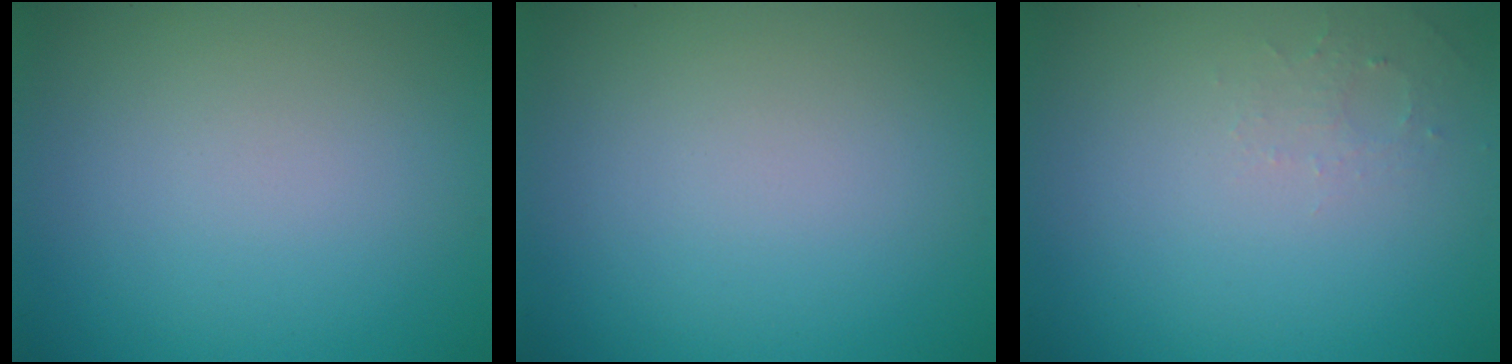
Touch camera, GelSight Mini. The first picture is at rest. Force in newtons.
{"total": 0.0}
{"total": 1.2, "press": 1.2, "slide": 0.3}